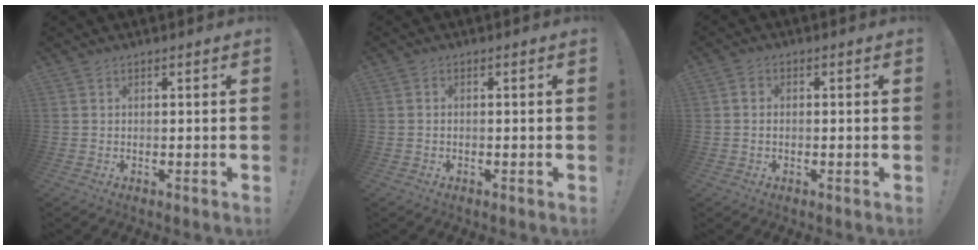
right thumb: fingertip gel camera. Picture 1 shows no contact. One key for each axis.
{"total": 0.6, "fx": -0.5, "fy": 0.3, "fz": 0.1, "tx": -0.006, "ty": 0.002, "tz": -0.008}
{"total": 1.8, "fx": -0.4, "fy": 1.4, "fz": 1.1, "tx": -0.015, "ty": 0.005, "tz": -0.009}